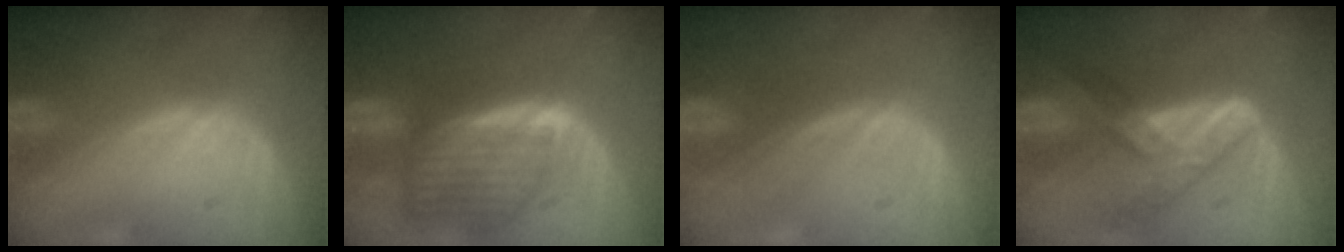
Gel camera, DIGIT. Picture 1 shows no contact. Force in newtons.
{"total": 7.9, "press": 7.1, "slide": 3.4}
{"total": 0.0}
{"total": 7.2, "press": 6.1, "slide": 3.9}